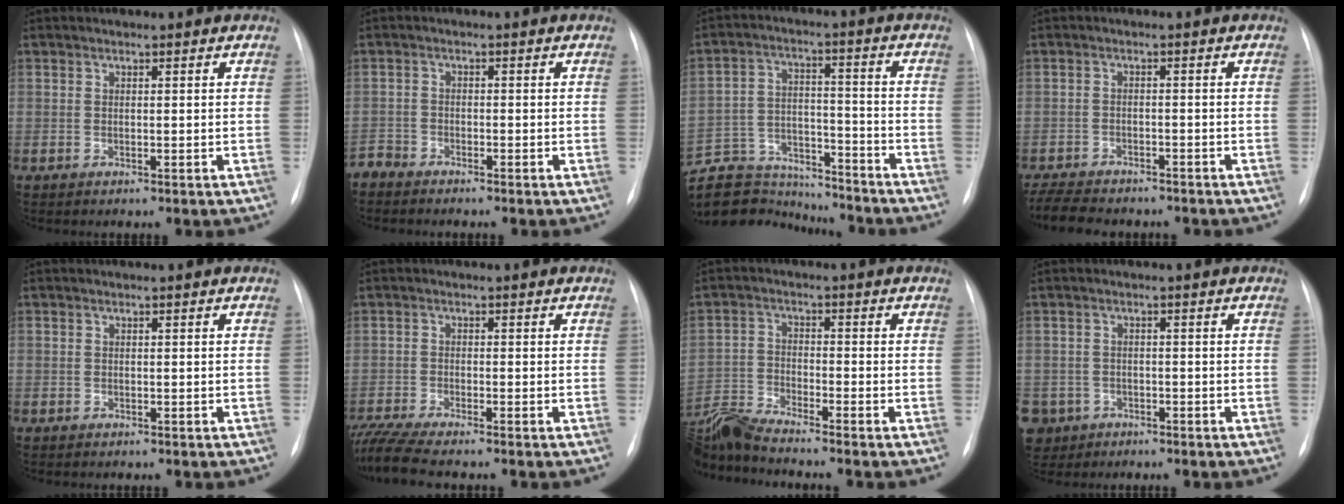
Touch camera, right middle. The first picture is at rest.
{"total": 2.6, "force": [-2.5, 0.4, -0.3], "torque": [0.010, -0.008, -0.051]}
{"total": 12.8, "force": [-12.0, 3.4, 2.8], "torque": [-0.049, 0.020, -0.197]}
{"total": 9.9, "force": [-8.7, 3.0, 3.7], "torque": [-0.076, -0.006, -0.128]}
{"total": 0.6, "force": [-0.4, 0.5, 0.0], "torque": [-0.005, 0.003, -0.006]}
{"total": 7.3, "force": [-6.6, -0.5, 3.1], "torque": [-0.062, -0.017, -0.119]}
{"total": 8.9, "force": [-8.4, -1.2, 2.4], "torque": [-0.059, -0.011, -0.167]}
{"total": 8.3, "force": [-4.4, 6.8, 1.6], "torque": [-0.056, 0.004, -0.072]}